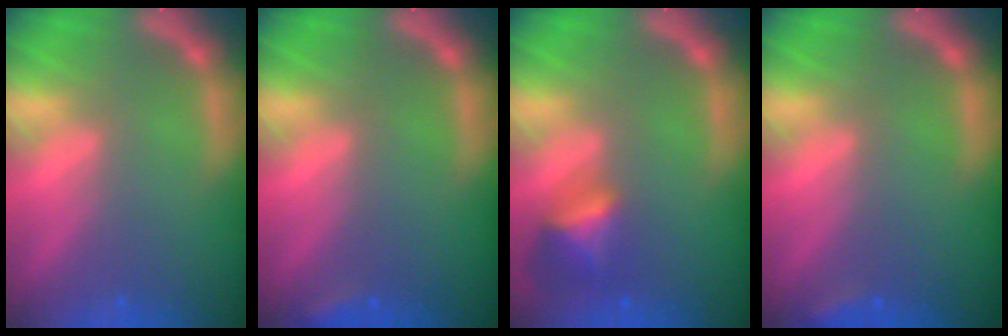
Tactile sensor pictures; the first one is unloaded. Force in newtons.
{"total": 1.4}
{"total": 3.5}
{"total": 1.4}